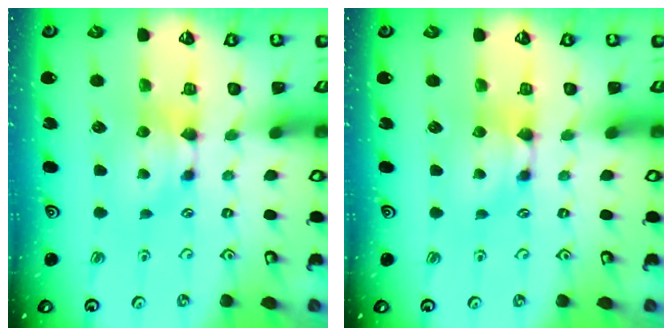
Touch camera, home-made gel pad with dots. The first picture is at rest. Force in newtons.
{"total": 0.6, "press": 0.1, "slide": 0.6}